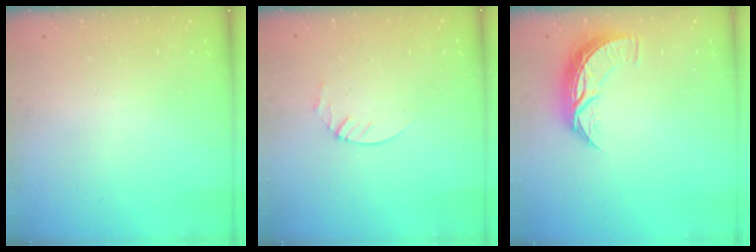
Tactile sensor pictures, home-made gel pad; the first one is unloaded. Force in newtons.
{"total": 2.1, "press": 2.1, "slide": 0.2}
{"total": 8.2, "press": 8.2, "slide": 0.0}